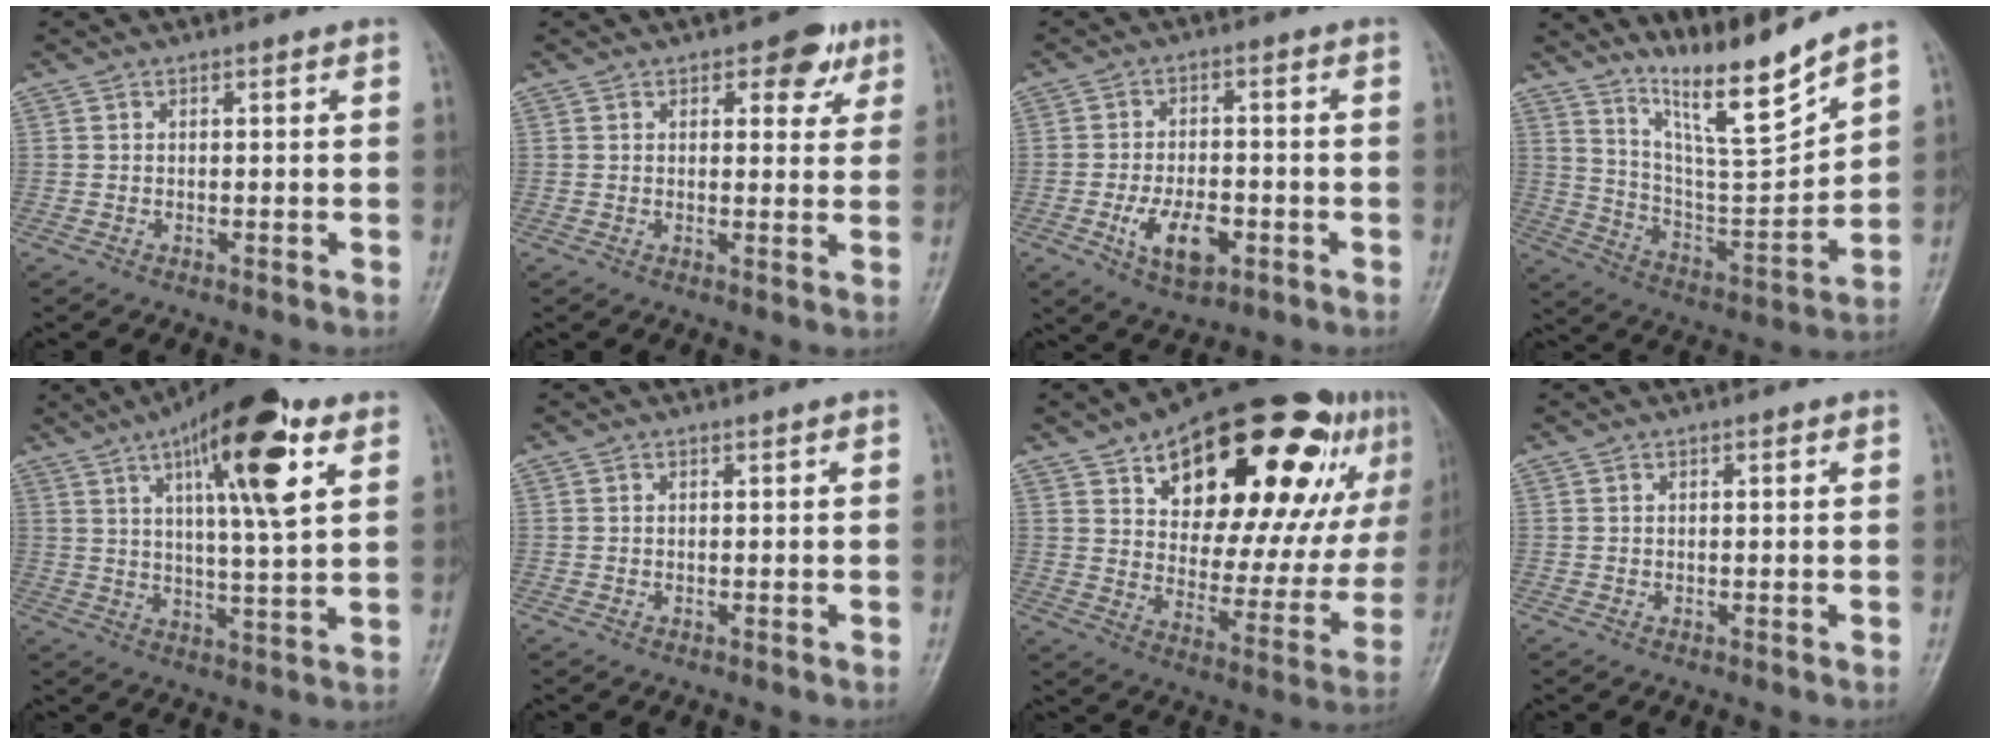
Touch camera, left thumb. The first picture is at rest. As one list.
[{"total": 5.7, "force": [3.0, 3.3, 3.6], "torque": [-0.011, -0.008, 0.031]}, {"total": 9.0, "force": [-3.3, 4.9, 6.8], "torque": [-0.106, 0.014, -0.052]}, {"total": 13.8, "force": [11.2, 0.6, 8.0], "torque": [-0.121, -0.084, 0.209]}, {"total": 17.7, "force": [7.8, 4.9, 15.2], "torque": [-0.213, -0.019, 0.117]}, {"total": 0.0}, {"total": 31.3, "force": [14.8, 14.4, 23.5], "torque": [-0.296, -0.009, 0.225]}, {"total": 0.7, "force": [0.2, 0.4, 0.5], "torque": [-0.004, 0.003, 0.001]}]